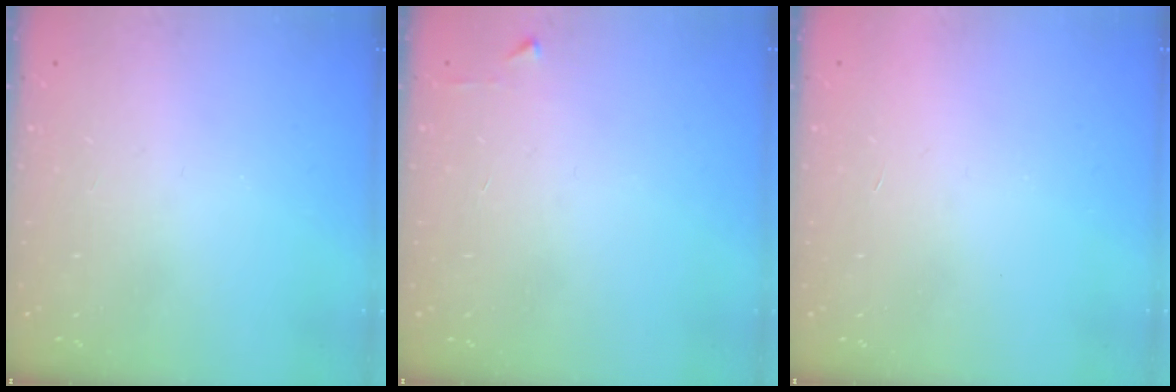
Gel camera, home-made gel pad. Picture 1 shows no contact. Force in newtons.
{"total": 2.4, "press": 2.4, "slide": 0.3}
{"total": 1.7, "press": 1.7, "slide": 0.1}